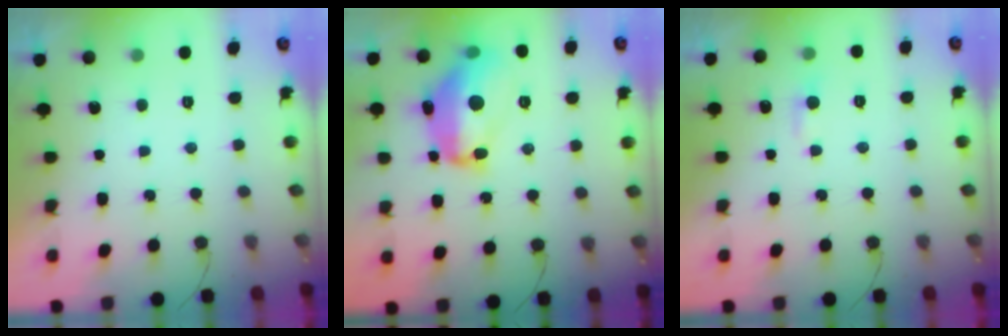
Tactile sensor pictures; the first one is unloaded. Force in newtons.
{"total": 16.9, "press": 16.9, "slide": 1.5}
{"total": 4.8, "press": 4.7, "slide": 0.5}